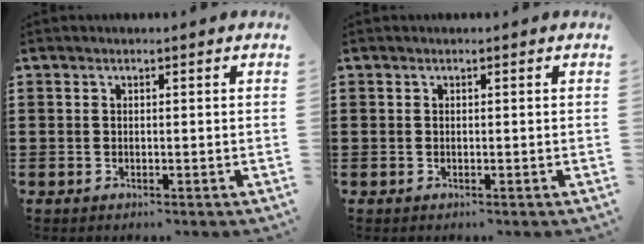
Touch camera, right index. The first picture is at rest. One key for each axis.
{"total": 0.0}